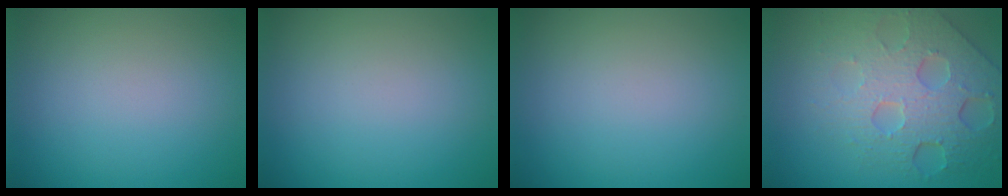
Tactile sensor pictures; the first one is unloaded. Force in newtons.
{"total": 0.0}
{"total": 0.0}
{"total": 8.2, "press": 5.6, "slide": 6.0}